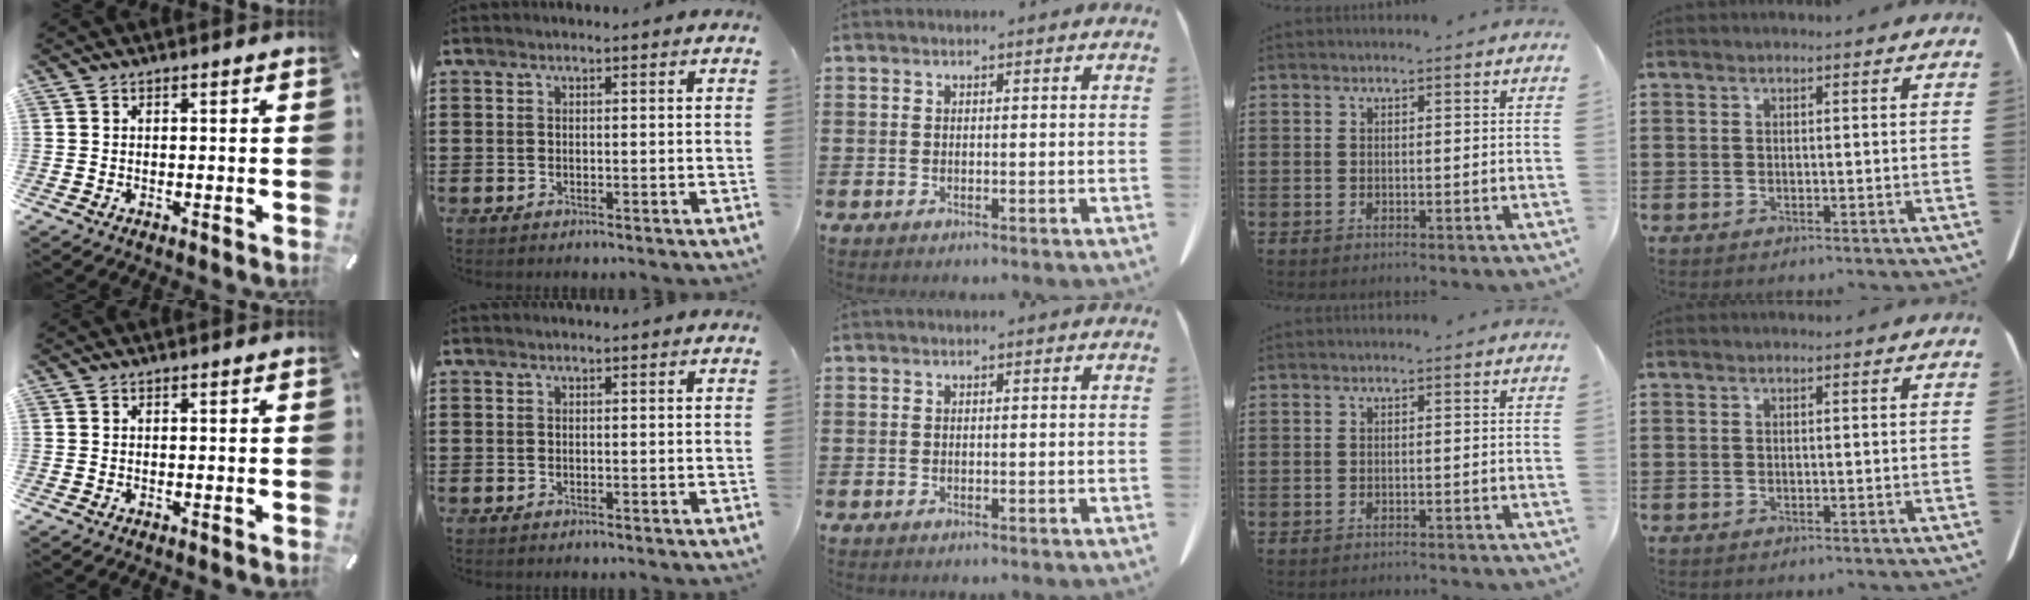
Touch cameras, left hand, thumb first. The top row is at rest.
{"ring": {"total": 0.9, "force": [-0.8, -0.1, 0.1], "torque": [-0.005, -0.001, -0.017]}}